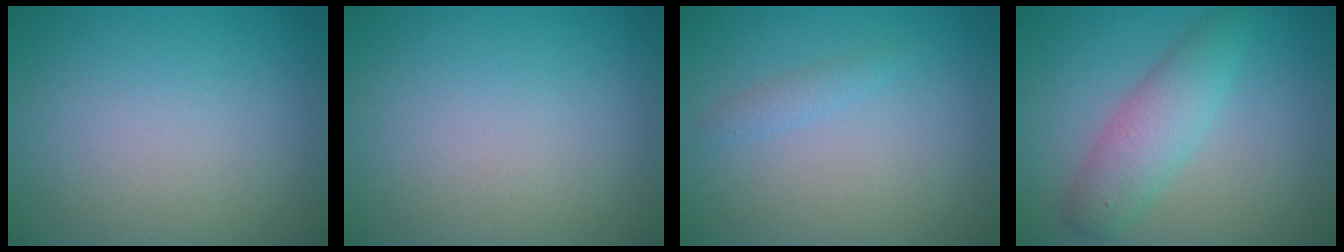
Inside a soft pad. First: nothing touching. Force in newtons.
{"total": 0.0}
{"total": 1.0, "press": 1.0, "slide": 0.0}
{"total": 3.9, "press": 3.9, "slide": 0.0}